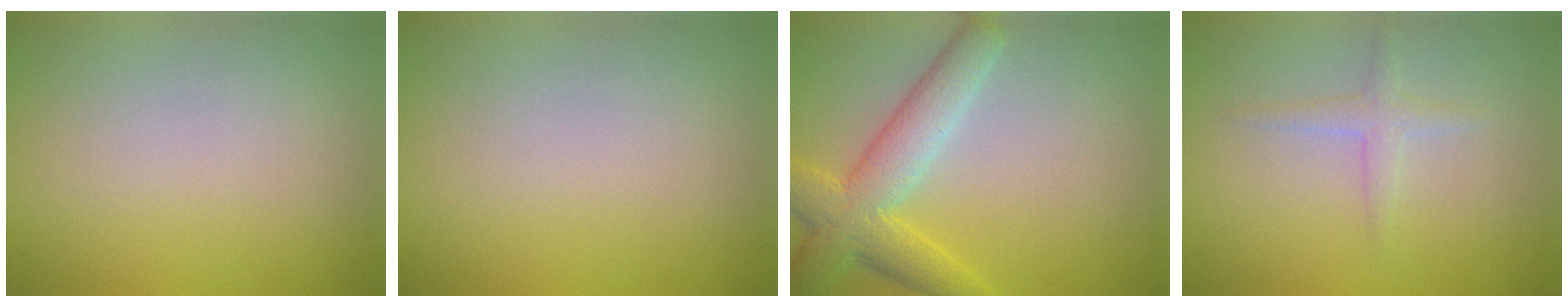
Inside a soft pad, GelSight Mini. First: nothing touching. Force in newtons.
{"total": 0.0}
{"total": 5.7, "press": 5.7, "slide": 0.4}
{"total": 1.5, "press": 1.5, "slide": 0.1}